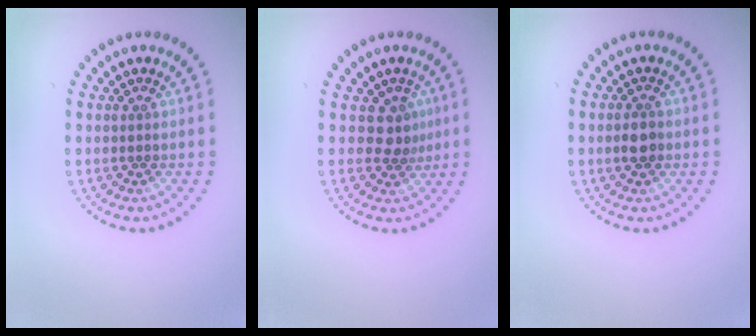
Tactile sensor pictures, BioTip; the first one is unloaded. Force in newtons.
{"total": 2.2, "press": 1.7, "slide": 1.4}
{"total": 1.8, "press": 1.8, "slide": 0.4}